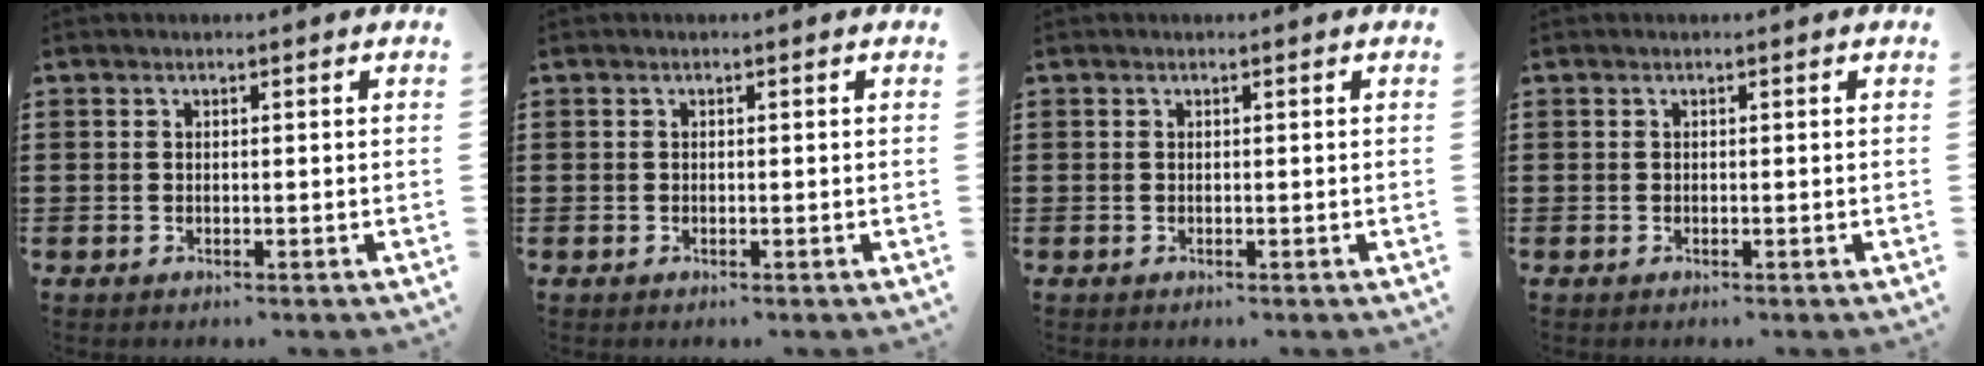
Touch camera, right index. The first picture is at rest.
{"total": 0.0}
{"total": 0.0}
{"total": 0.0}